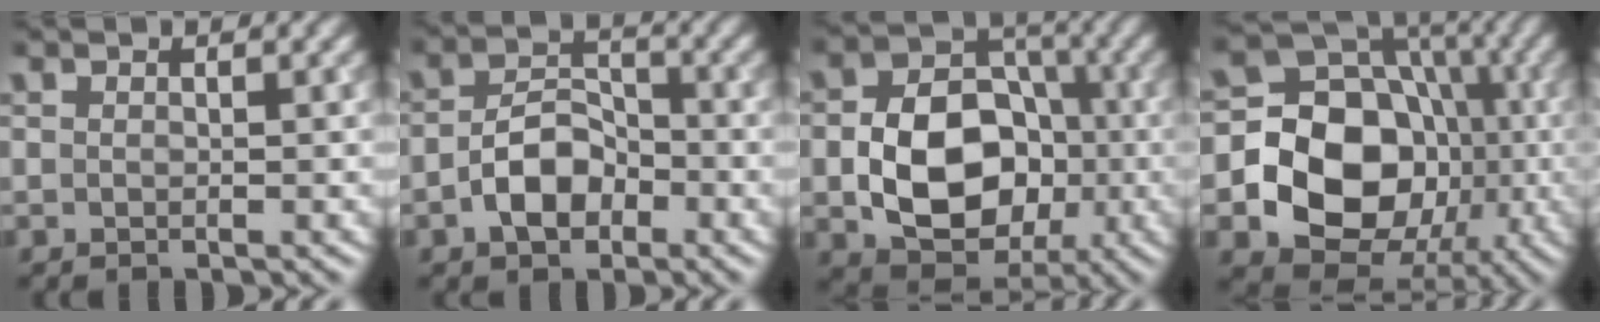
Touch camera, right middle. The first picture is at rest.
{"total": 4.2, "force": [-1.8, 2.7, 2.7], "torque": [-0.049, 0.005, -0.035]}
{"total": 9.6, "force": [-1.8, 7.0, 6.3], "torque": [-0.104, 0.001, -0.034]}
{"total": 15.3, "force": [-3.1, 12.6, 8.1], "torque": [-0.121, -0.018, -0.079]}